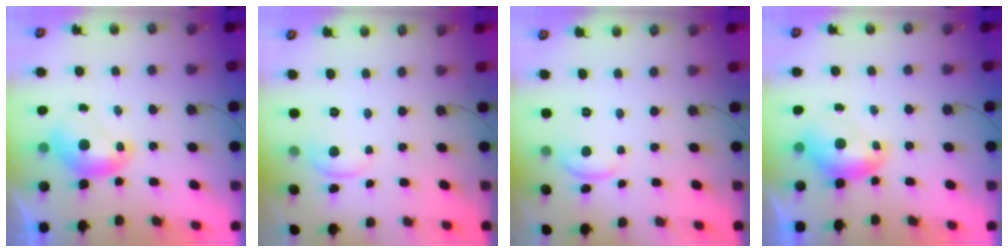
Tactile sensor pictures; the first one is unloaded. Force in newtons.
{"total": 1.8, "press": 1.8, "slide": 0.4}
{"total": 2.2, "press": 2.1, "slide": 0.5}
{"total": 0.8, "press": 0.6, "slide": 0.4}